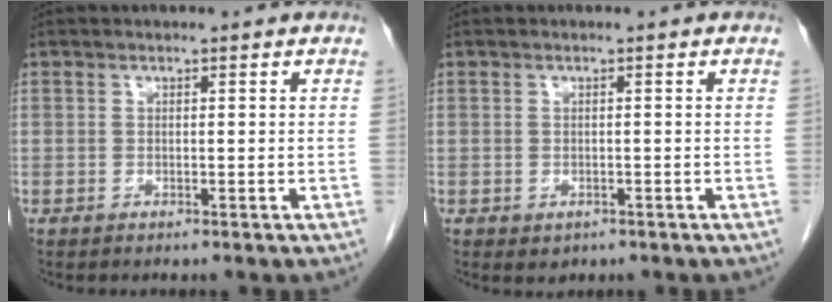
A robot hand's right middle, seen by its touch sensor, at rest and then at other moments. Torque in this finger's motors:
{"motor_torque": [0.33, -0.28, 0.11, 0.02]}